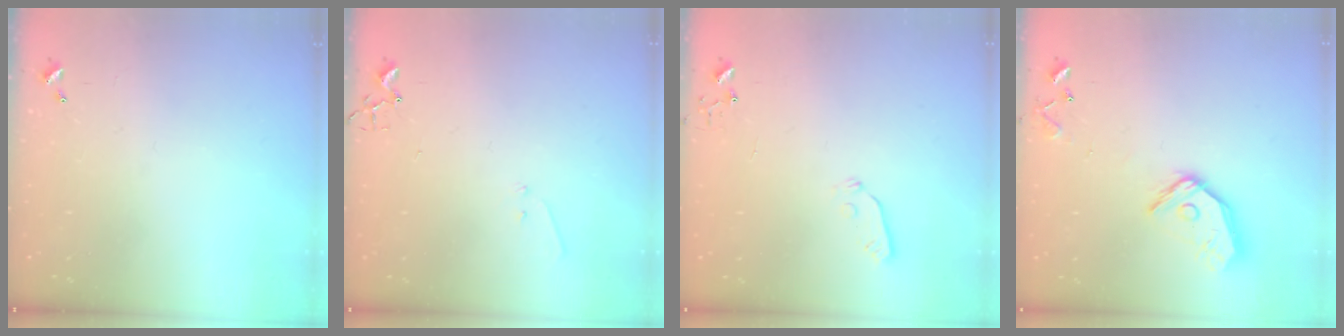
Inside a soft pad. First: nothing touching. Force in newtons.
{"total": 5.7, "press": 5.7, "slide": 0.7}
{"total": 3.7, "press": 3.7, "slide": 0.4}
{"total": 12.2, "press": 12.2, "slide": 1.1}